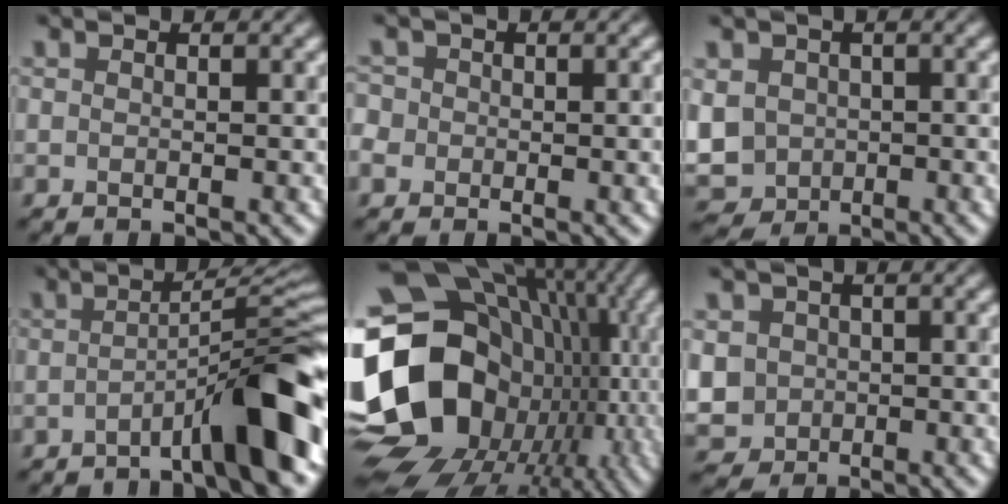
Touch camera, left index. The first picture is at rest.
{"total": 5.6, "force": [-0.7, 4.6, 3.0], "torque": [-0.052, 0.022, -0.044]}
{"total": 5.3, "force": [-0.5, 4.7, 2.5], "torque": [-0.065, -0.004, -0.014]}
{"total": 8.0, "force": [-3.8, 0.8, 7.0], "torque": [-0.090, 0.027, -0.067]}
{"total": 20.5, "force": [-2.8, 16.2, 12.3], "torque": [-0.247, 0.006, -0.031]}
{"total": 4.6, "force": [-0.6, 4.3, 1.6], "torque": [-0.040, 0.004, -0.022]}